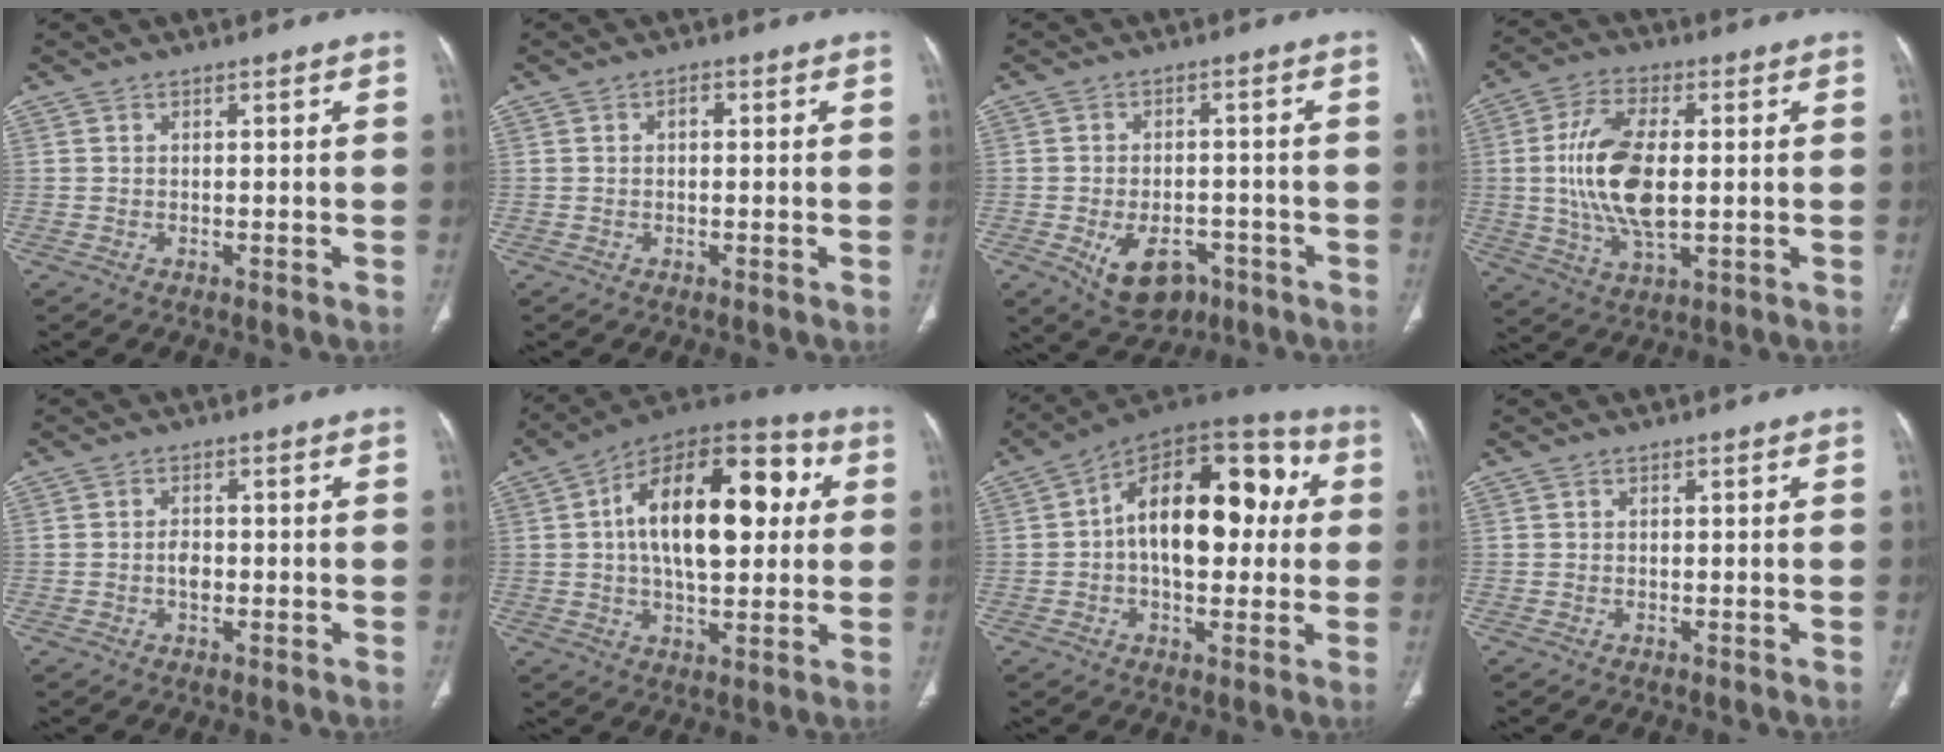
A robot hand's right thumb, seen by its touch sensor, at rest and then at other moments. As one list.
[{"total": 1.3, "force": [0.1, 0.8, 1.0], "torque": [-0.015, 0.006, -0.001]}, {"total": 9.8, "force": [-4.4, 6.3, 6.1], "torque": [-0.079, 0.018, -0.054]}, {"total": 14.7, "force": [0.5, 7.1, 12.8], "torque": [-0.255, -0.002, 0.011]}, {"total": 2.6, "force": [-0.5, 1.7, 1.9], "torque": [-0.029, 0.006, -0.011]}, {"total": 23.4, "force": [4.0, 12.1, 19.6], "torque": [-0.281, 0.025, 0.051]}, {"total": 21.3, "force": [2.4, 12.2, 17.3], "torque": [-0.230, 0.041, 0.025]}, {"total": 0.0}]